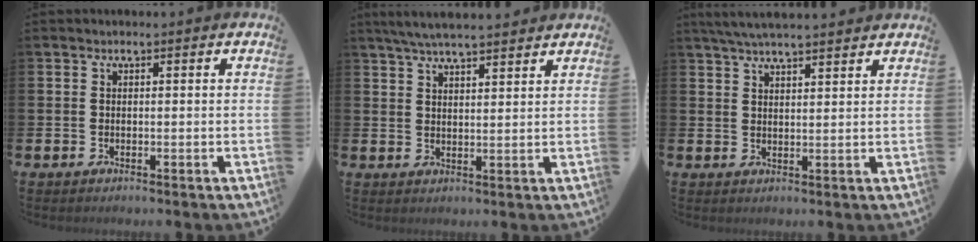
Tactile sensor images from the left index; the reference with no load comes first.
{"total": 5.1, "force": [4.8, 0.5, 1.7], "torque": [-0.046, -0.010, 0.088]}
{"total": 4.6, "force": [4.4, 0.3, 1.5], "torque": [-0.041, -0.009, 0.081]}